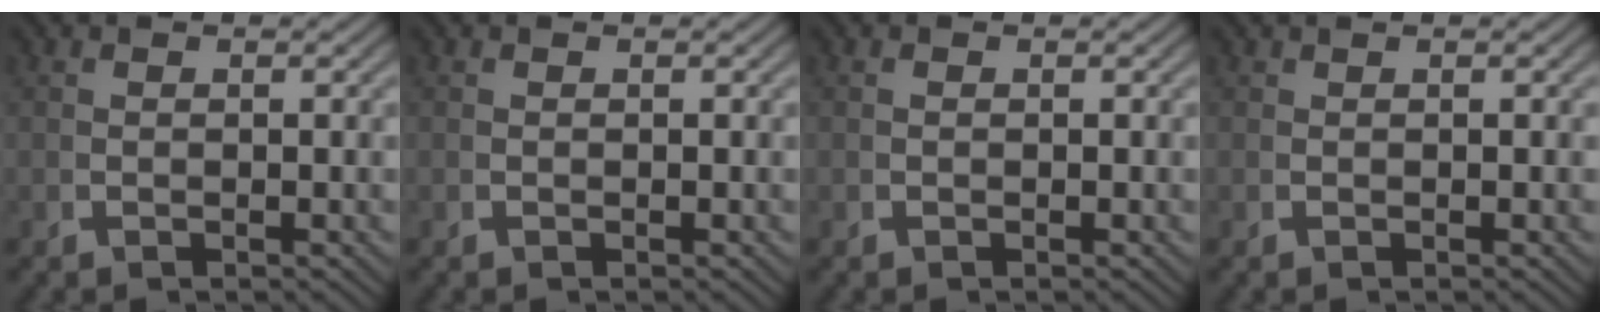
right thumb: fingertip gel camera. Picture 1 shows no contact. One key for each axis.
{"total": 0.0}
{"total": 0.0}
{"total": 0.0}